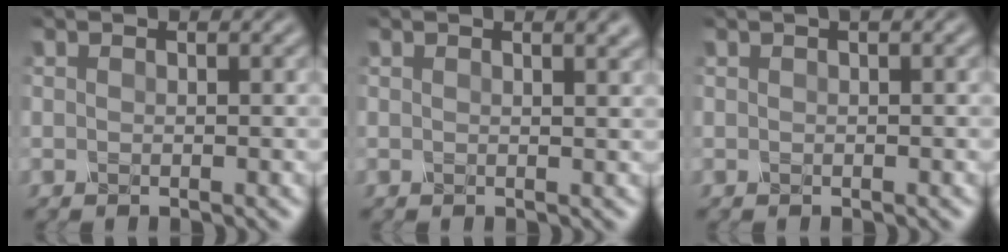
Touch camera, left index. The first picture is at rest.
{"total": 2.4, "force": [1.5, 0.9, 1.7], "torque": [-0.009, 0.004, 0.014]}
{"total": 0.6, "force": [0.2, 0.1, 0.6], "torque": [-0.013, 0.004, 0.001]}